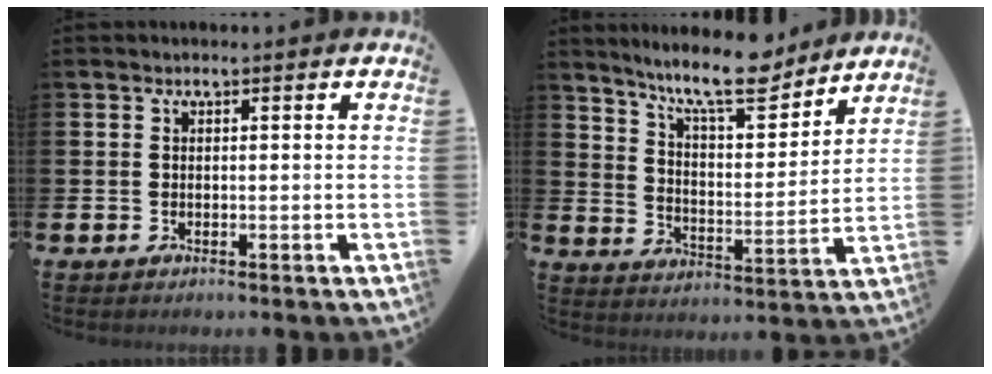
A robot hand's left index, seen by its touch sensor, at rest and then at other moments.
{"total": 11.6, "force": [10.1, 2.4, 5.1], "torque": [-0.105, -0.061, 0.176]}